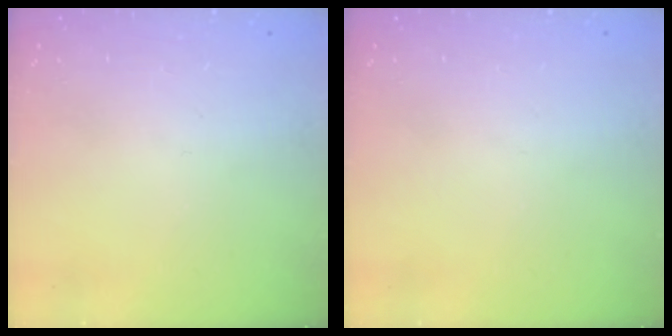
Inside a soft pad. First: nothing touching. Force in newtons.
{"total": 0.0}